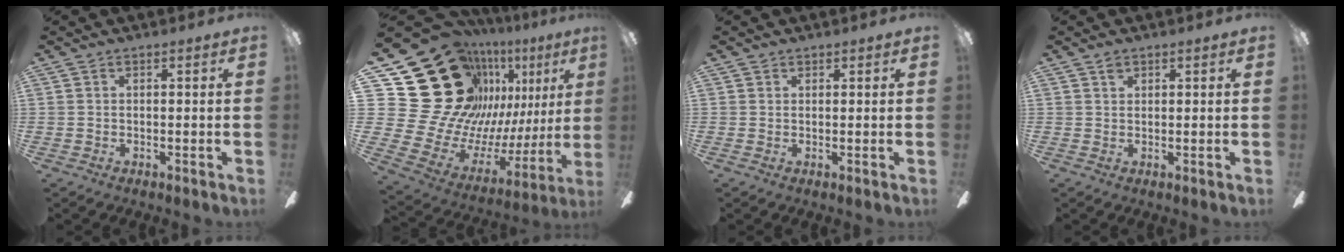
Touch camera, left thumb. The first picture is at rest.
{"total": 32.2, "force": [16.4, 21.8, 17.1], "torque": [-0.295, -0.138, 0.353]}
{"total": 0.8, "force": [0.7, 0.5, -0.1], "torque": [0.002, 0.000, 0.013]}
{"total": 1.4, "force": [1.0, 0.8, 0.6], "torque": [-0.013, 0.001, 0.018]}